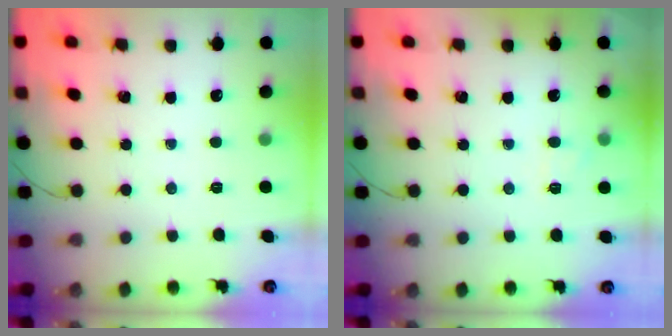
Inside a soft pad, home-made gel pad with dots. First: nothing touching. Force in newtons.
{"total": 4.2, "press": 4.0, "slide": 1.2}